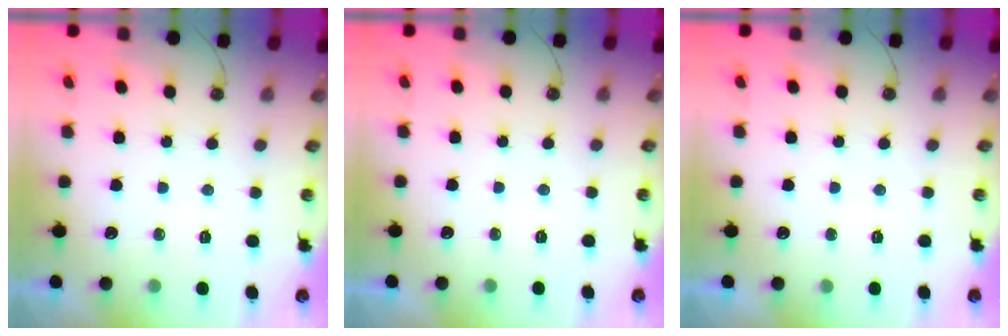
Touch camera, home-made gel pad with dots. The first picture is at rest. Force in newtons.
{"total": 0.0}
{"total": 3.7, "press": 3.6, "slide": 0.4}